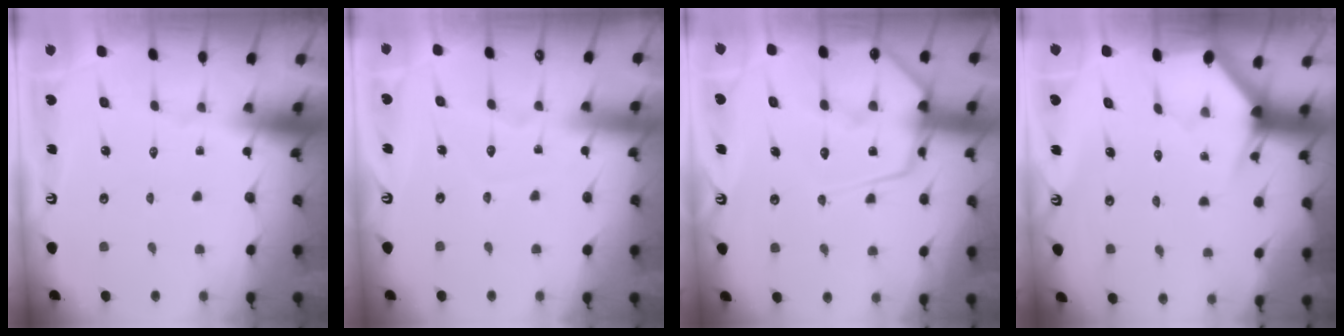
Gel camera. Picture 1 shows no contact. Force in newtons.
{"total": 5.1, "press": 5.0, "slide": 0.5}
{"total": 13.7, "press": 13.7, "slide": 1.5}
{"total": 2.9, "press": 2.9, "slide": 0.1}